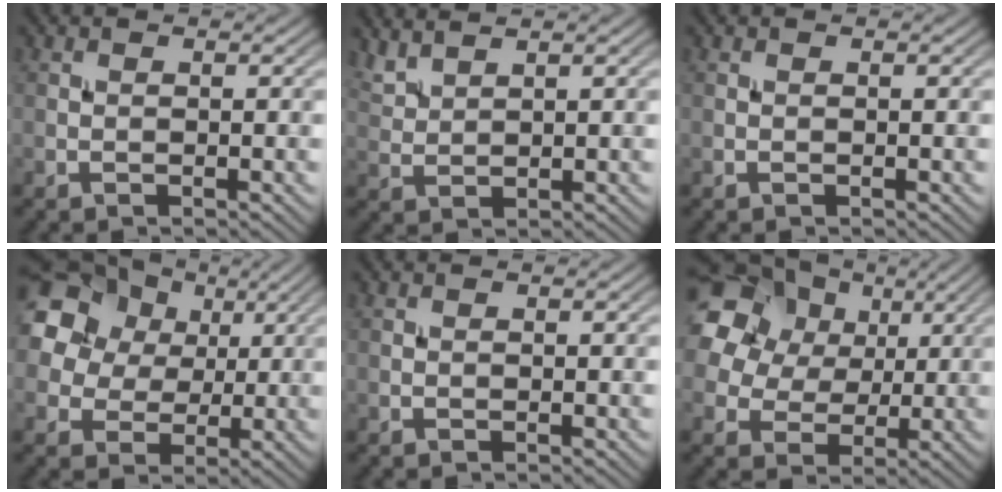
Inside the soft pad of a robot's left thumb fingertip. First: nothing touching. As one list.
[{"total": 2.7, "force": [2.4, 0.4, 1.0], "torque": [-0.030, 0.004, 0.059]}, {"total": 0.0}, {"total": 18.4, "force": [7.4, 14.8, 8.1], "torque": [-0.239, 0.031, 0.136]}, {"total": 0.0}, {"total": 18.4, "force": [7.6, 14.3, 8.7], "torque": [-0.253, 0.040, 0.151]}]